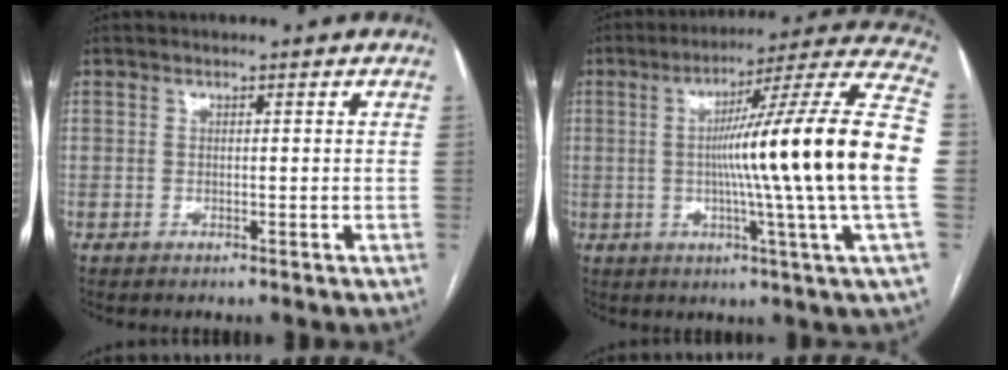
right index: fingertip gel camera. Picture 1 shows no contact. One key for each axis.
{"total": 23.7, "fx": -1.1, "fy": -2.2, "fz": 23.5, "tx": -0.299, "ty": 0.004, "tz": -0.037}